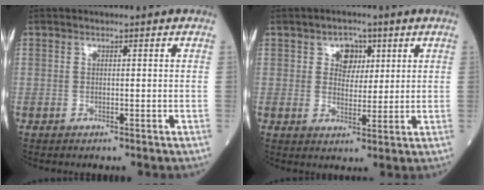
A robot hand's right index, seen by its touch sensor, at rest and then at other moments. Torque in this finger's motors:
{"motor_torque": [0.08, 0.03, 0.06, 0.03]}